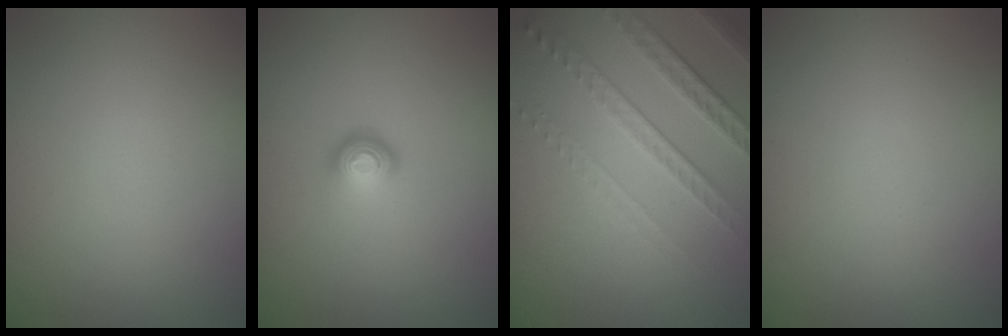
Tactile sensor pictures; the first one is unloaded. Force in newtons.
{"total": 1.8, "press": 1.1, "slide": 1.5}
{"total": 4.6, "press": 3.1, "slide": 3.4}
{"total": 0.0}